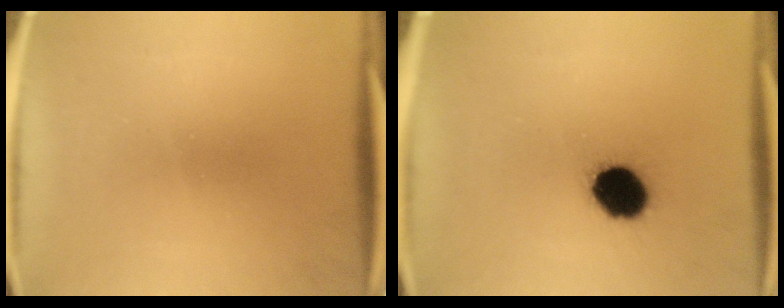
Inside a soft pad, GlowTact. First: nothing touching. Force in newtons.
{"total": 10.7}